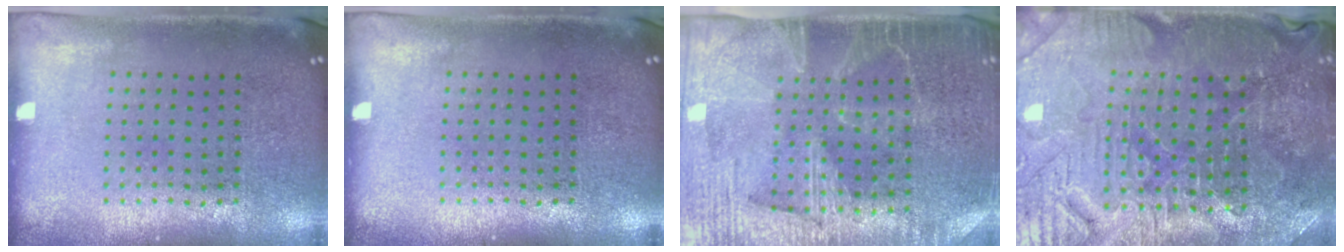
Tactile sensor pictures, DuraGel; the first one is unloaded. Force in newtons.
{"total": 0.0}
{"total": 4.1, "press": 3.7, "slide": 1.7}
{"total": 3.5, "press": 3.5, "slide": 0.5}